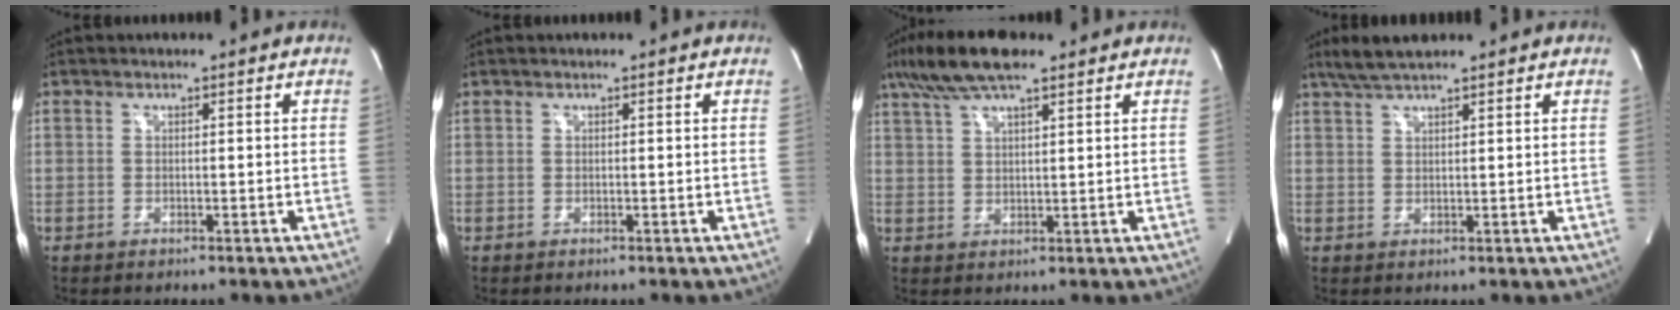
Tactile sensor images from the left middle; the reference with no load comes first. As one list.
[{"total": 0.0}, {"total": 9.6, "force": [6.8, 2.0, 6.4], "torque": [-0.129, 0.026, 0.122]}, {"total": 4.5, "force": [3.7, 0.4, 2.5], "torque": [-0.058, 0.017, 0.073]}]